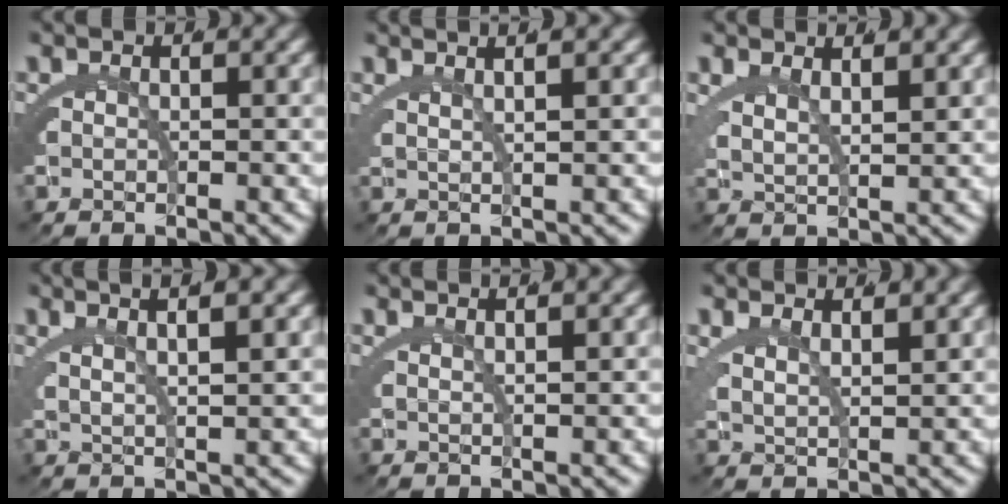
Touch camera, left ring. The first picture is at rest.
{"total": 3.9, "force": [3.0, 0.2, 2.6], "torque": [-0.022, 0.018, 0.046]}
{"total": 2.6, "force": [2.1, 0.3, 1.5], "torque": [-0.035, -0.009, 0.047]}
{"total": 5.0, "force": [3.4, 0.9, 3.6], "torque": [-0.043, 0.017, 0.051]}
{"total": 1.9, "force": [1.5, -0.8, 0.8], "torque": [-0.005, 0.006, 0.026]}
{"total": 2.5, "force": [2.2, 0.1, 1.3], "torque": [-0.031, -0.009, 0.048]}